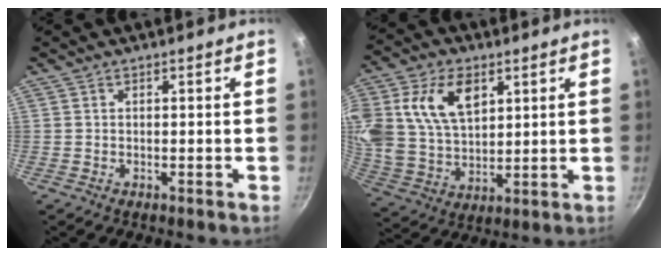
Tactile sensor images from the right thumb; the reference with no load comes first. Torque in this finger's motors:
{"motor_torque": [0.91, 1.01, 1.21, 0.58, 0.54]}